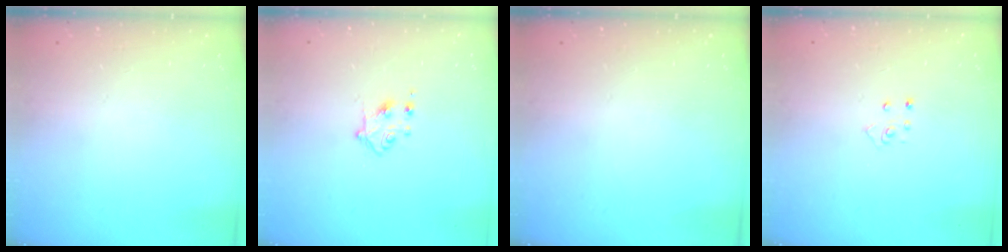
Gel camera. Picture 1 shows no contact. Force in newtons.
{"total": 4.8, "press": 4.8, "slide": 0.6}
{"total": 0.0}
{"total": 4.2, "press": 4.2, "slide": 0.3}